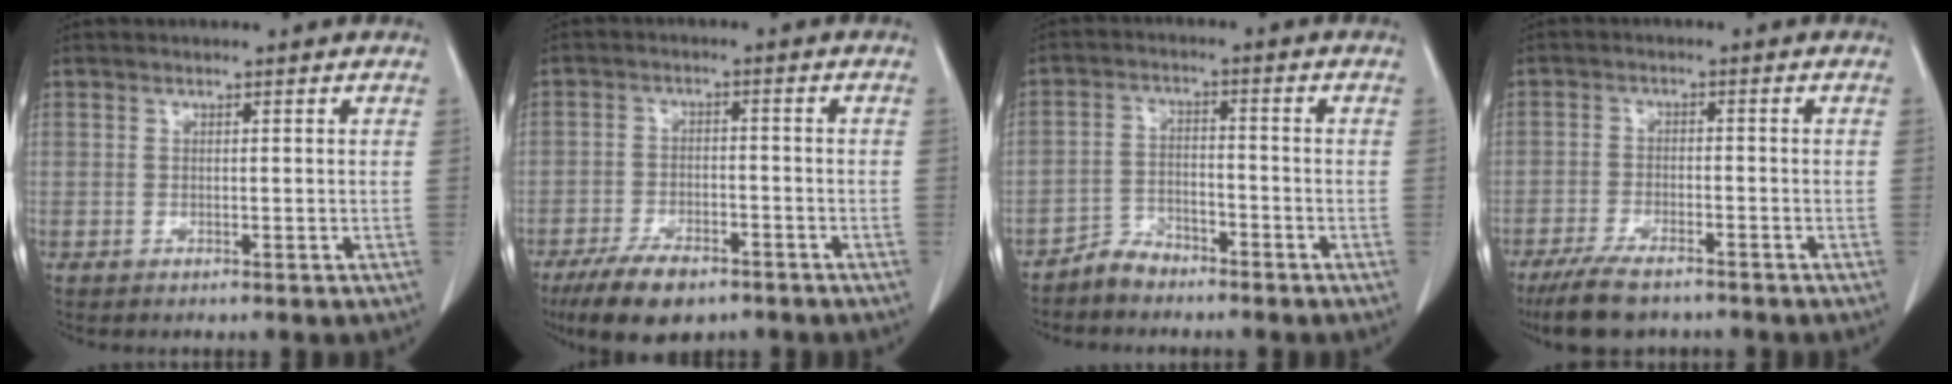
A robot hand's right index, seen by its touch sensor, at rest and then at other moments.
{"total": 8.6, "force": [-6.2, 3.3, 4.9], "torque": [-0.089, -0.010, -0.107]}
{"total": 4.1, "force": [-3.8, 1.5, 0.7], "torque": [-0.013, 0.000, -0.069]}
{"total": 8.1, "force": [-6.5, 2.1, 4.3], "torque": [-0.080, -0.018, -0.113]}